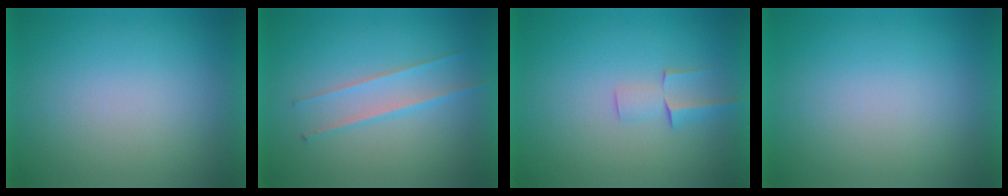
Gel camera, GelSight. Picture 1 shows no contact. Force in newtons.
{"total": 2.2}
{"total": 2.1}
{"total": 0.0}